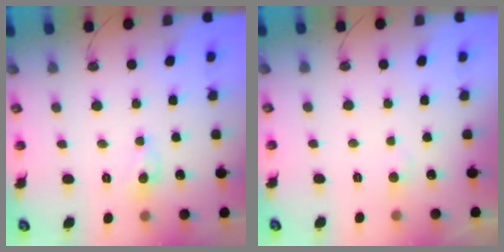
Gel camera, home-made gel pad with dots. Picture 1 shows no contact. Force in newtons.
{"total": 1.3, "press": 1.2, "slide": 0.6}